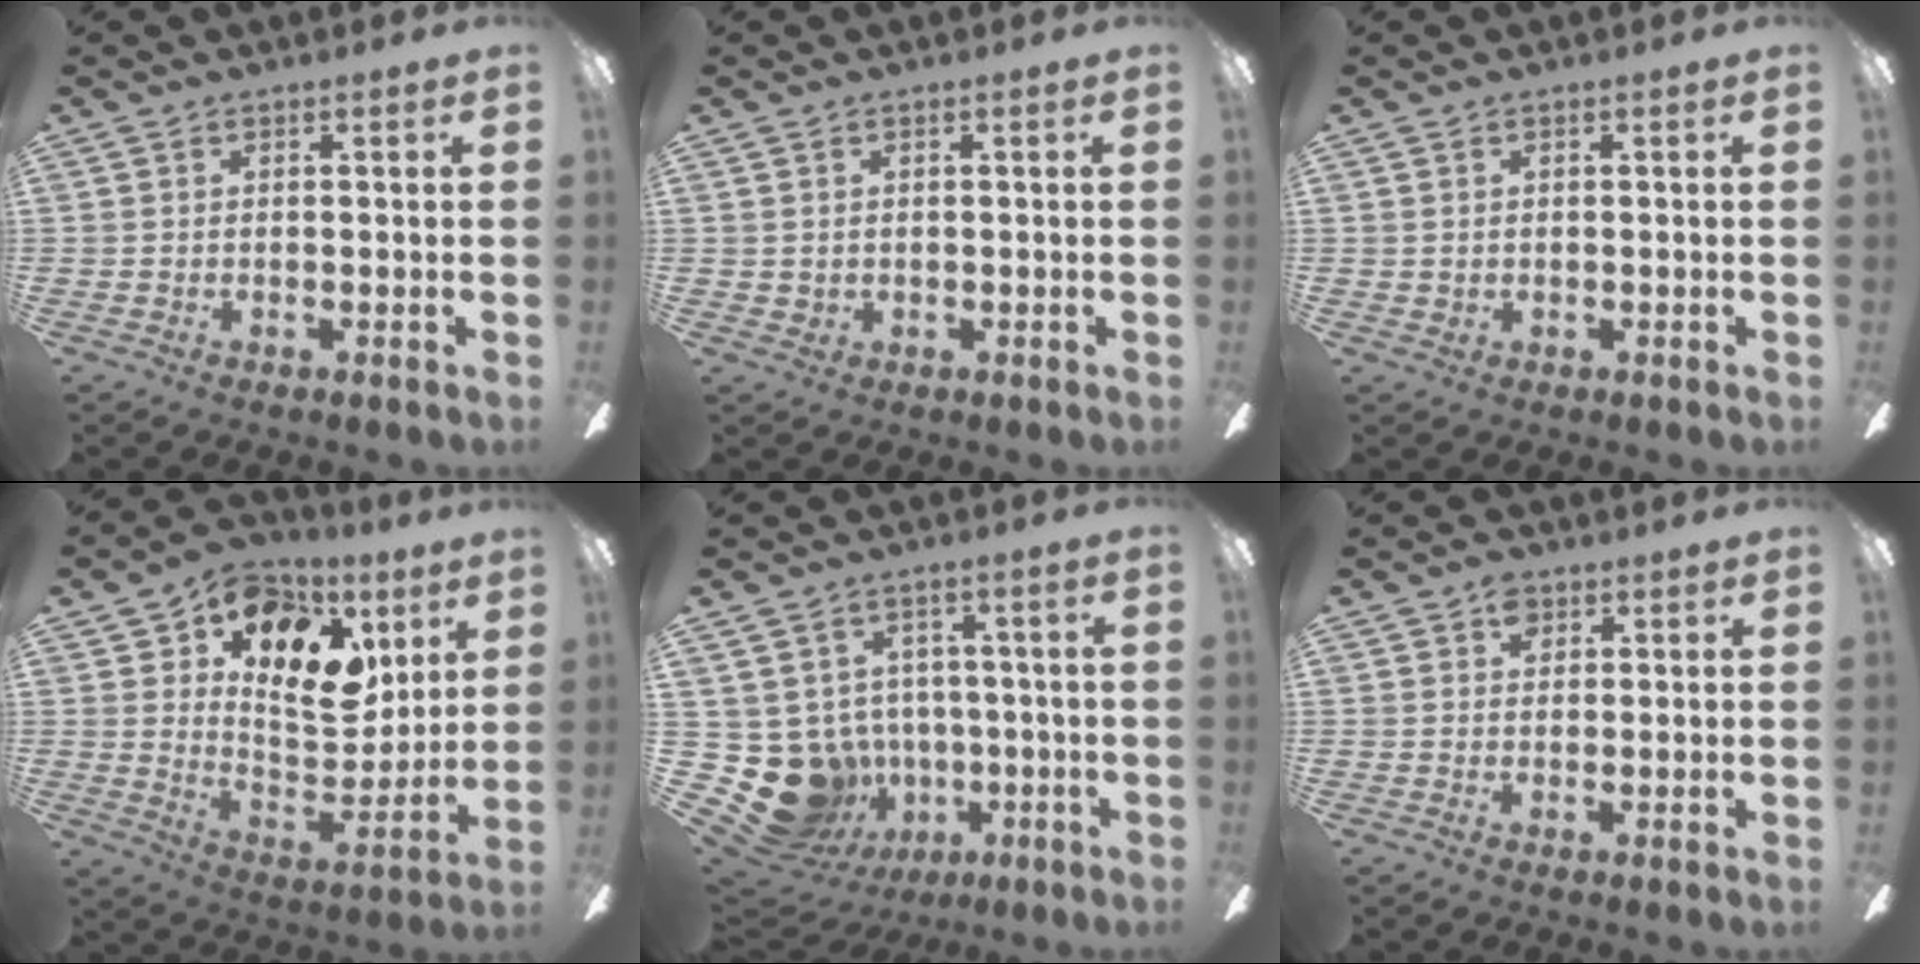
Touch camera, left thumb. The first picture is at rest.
{"total": 1.2, "force": [0.5, 1.0, 0.3], "torque": [-0.007, 0.005, 0.008]}
{"total": 0.8, "force": [0.3, 0.7, 0.3], "torque": [-0.005, 0.005, 0.003]}
{"total": 16.0, "force": [7.8, 9.4, 10.3], "torque": [-0.154, -0.034, 0.138]}
{"total": 13.6, "force": [-3.5, 12.0, 5.3], "torque": [-0.135, 0.010, -0.041]}
{"total": 3.2, "force": [1.5, 2.3, 1.7], "torque": [-0.020, -0.001, 0.024]}